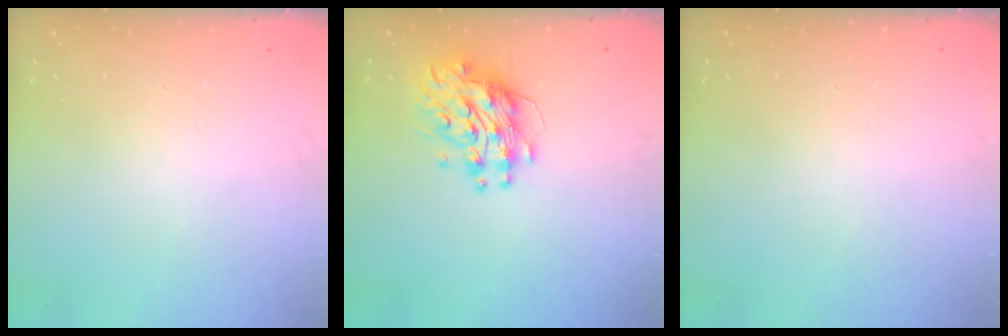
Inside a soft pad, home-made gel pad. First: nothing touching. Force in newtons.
{"total": 9.9, "press": 9.9, "slide": 0.9}
{"total": 0.0}